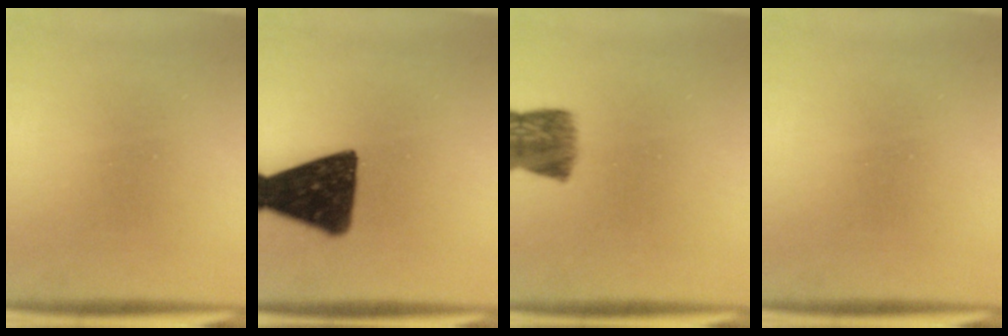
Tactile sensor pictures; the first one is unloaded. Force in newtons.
{"total": 15.2}
{"total": 7.1}
{"total": 0.0}